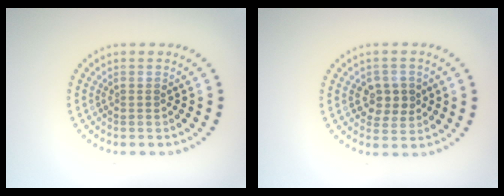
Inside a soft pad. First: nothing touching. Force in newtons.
{"total": 2.8, "press": 2.8, "slide": 0.5}